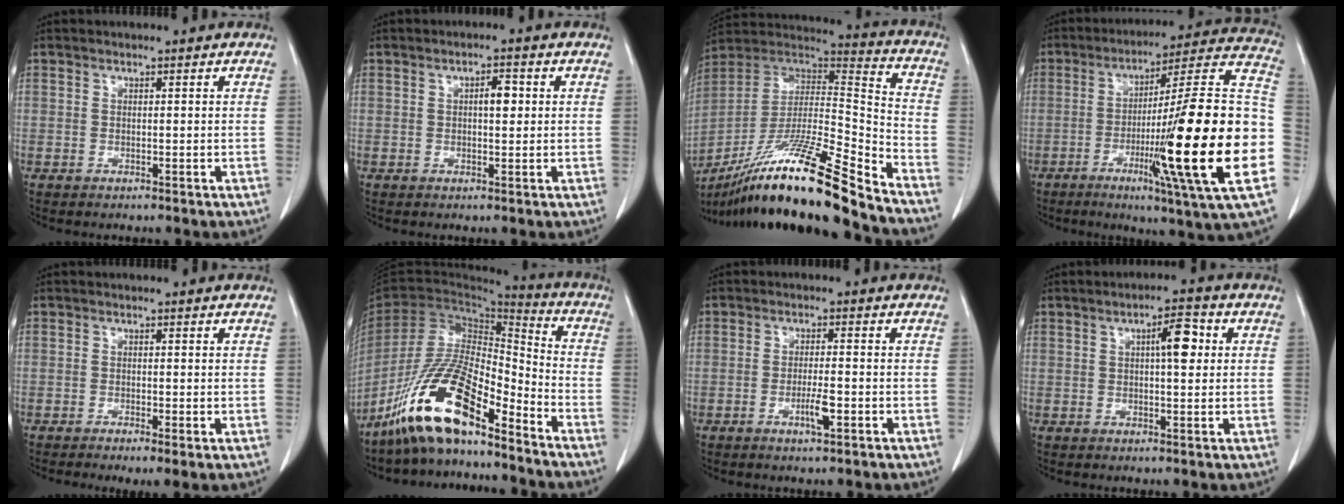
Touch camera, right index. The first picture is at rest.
{"total": 2.7, "force": [0.4, 1.0, 2.5], "torque": [-0.039, 0.003, 0.005]}
{"total": 25.3, "force": [-19.0, 0.4, 16.7], "torque": [-0.295, -0.017, -0.342]}
{"total": 27.0, "force": [-6.1, -0.6, 26.3], "torque": [-0.343, -0.009, -0.109]}
{"total": 2.8, "force": [-1.3, 0.4, 2.4], "torque": [-0.039, -0.010, -0.020]}
{"total": 15.1, "force": [-10.9, 3.6, 9.8], "torque": [-0.190, 0.010, -0.202]}
{"total": 3.3, "force": [-1.3, 0.3, 3.0], "torque": [-0.055, -0.001, -0.021]}
{"total": 5.0, "force": [1.1, 1.2, 4.7], "torque": [-0.075, 0.009, 0.015]}